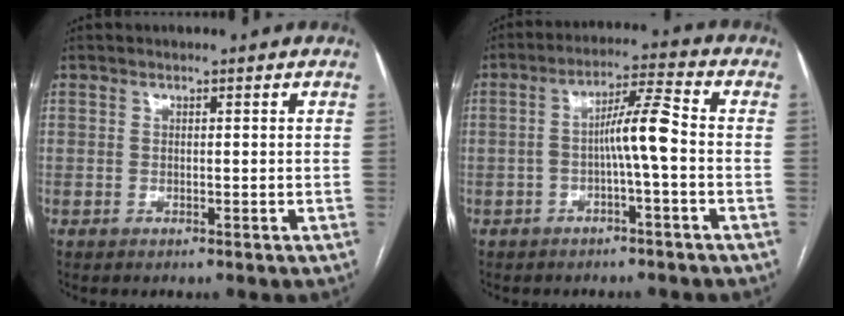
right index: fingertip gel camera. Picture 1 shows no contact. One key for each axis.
{"total": 6.5, "fx": -1.2, "fy": 0.0, "fz": 6.4, "tx": -0.113, "ty": 0.021, "tz": -0.020}